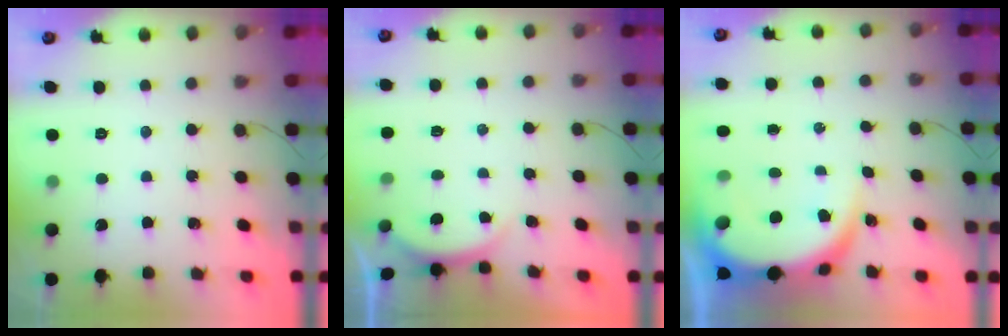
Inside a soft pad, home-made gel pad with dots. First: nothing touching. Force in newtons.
{"total": 1.6, "press": 1.5, "slide": 0.6}
{"total": 8.5, "press": 8.4, "slide": 0.8}